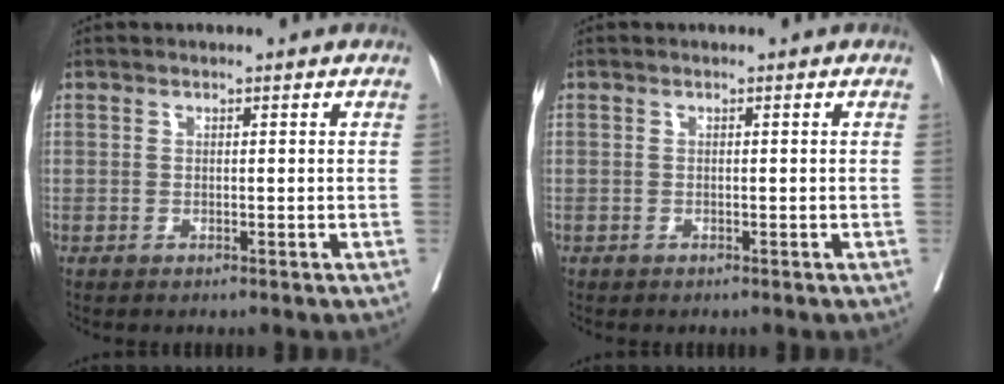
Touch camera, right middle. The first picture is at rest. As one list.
[{"total": 0.0}]